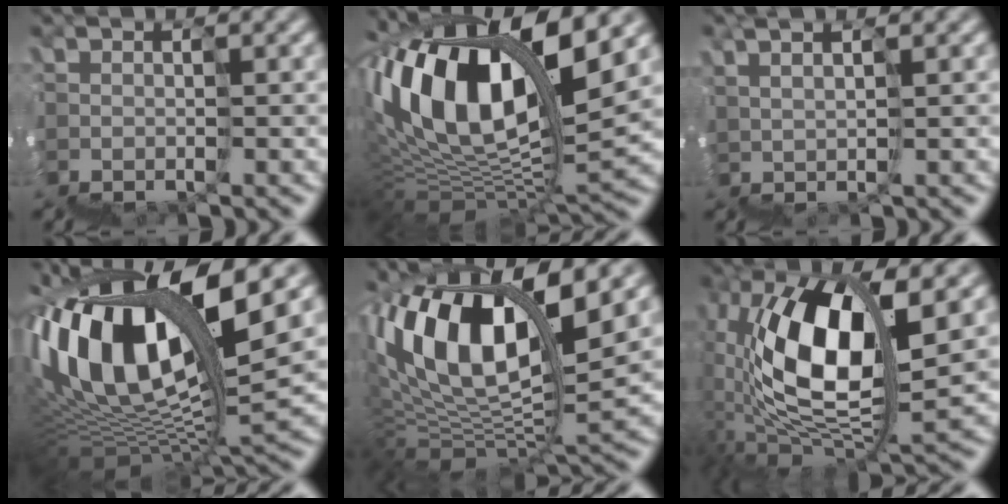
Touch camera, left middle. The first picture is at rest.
{"total": 11.9, "force": [7.9, 4.0, 8.0], "torque": [-0.164, 0.050, 0.128]}
{"total": 3.7, "force": [3.7, -0.5, 0.5], "torque": [0.007, 0.033, 0.070]}
{"total": 13.5, "force": [7.8, 4.1, 10.3], "torque": [-0.227, 0.046, 0.132]}
{"total": 10.9, "force": [7.7, 3.5, 6.9], "torque": [-0.135, 0.050, 0.129]}
{"total": 8.1, "force": [4.0, 2.6, 6.6], "torque": [-0.137, 0.037, 0.064]}